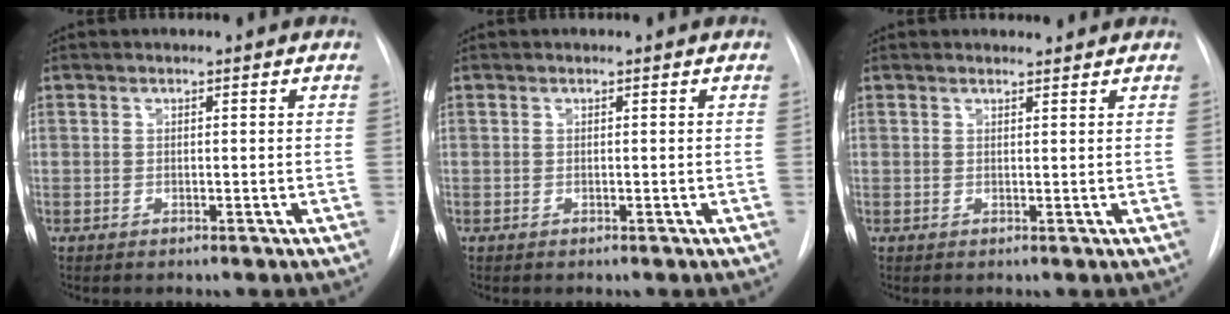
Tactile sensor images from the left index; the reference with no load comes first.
{"total": 0.0}
{"total": 1.2, "force": [1.2, 0.2, 0.0], "torque": [-0.007, 0.002, 0.018]}